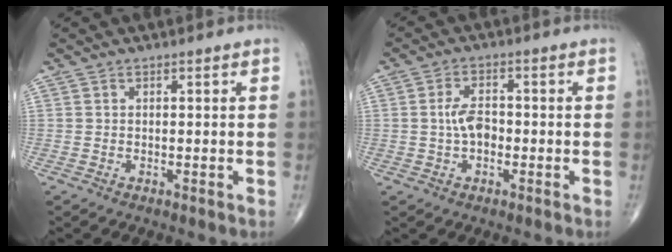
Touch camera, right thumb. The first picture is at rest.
{"total": 4.6, "force": [-0.5, 2.7, 3.7], "torque": [-0.065, 0.011, -0.014]}